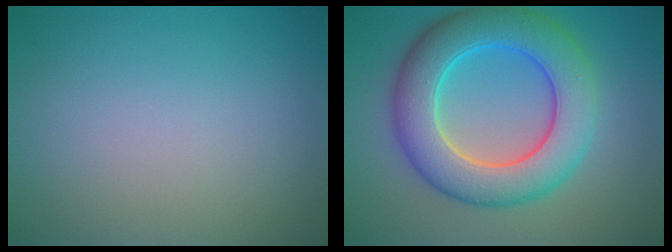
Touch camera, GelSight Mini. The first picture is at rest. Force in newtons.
{"total": 9.0, "press": 9.0, "slide": 0.2}